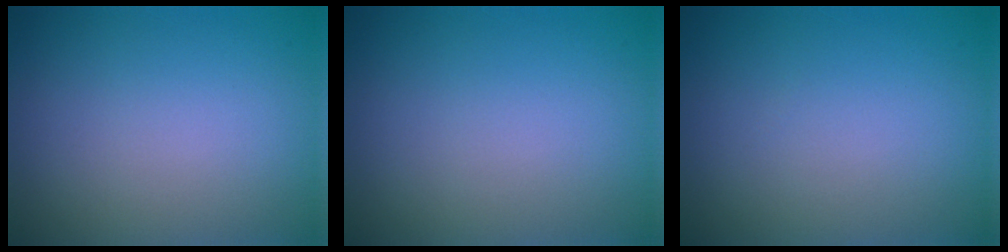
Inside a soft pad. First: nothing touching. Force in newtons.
{"total": 0.0}
{"total": 0.0}